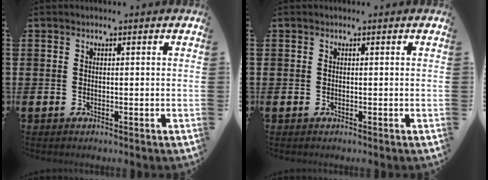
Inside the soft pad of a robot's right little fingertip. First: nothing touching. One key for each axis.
{"total": 0.0}